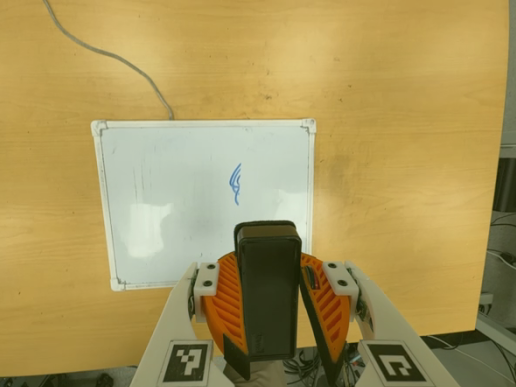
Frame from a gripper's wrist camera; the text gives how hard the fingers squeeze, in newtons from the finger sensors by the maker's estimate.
{"total": 7.4, "left": 7.9, "right": 6.8}